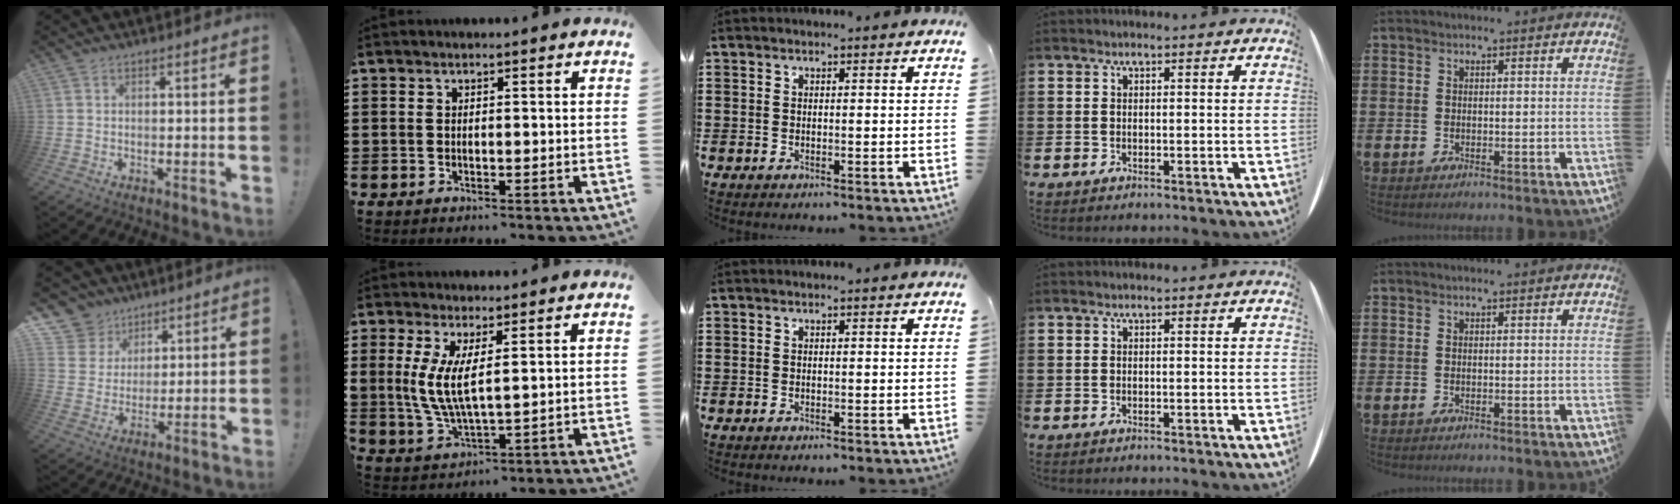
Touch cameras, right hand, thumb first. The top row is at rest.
{"thumb": {"total": 9.6, "force": [5.9, 7.4, 1.5], "torque": [-0.021, -0.049, 0.120]}, "index": {"total": 6.2, "force": [1.5, 2.3, 5.6], "torque": [-0.129, -0.004, 0.025]}}